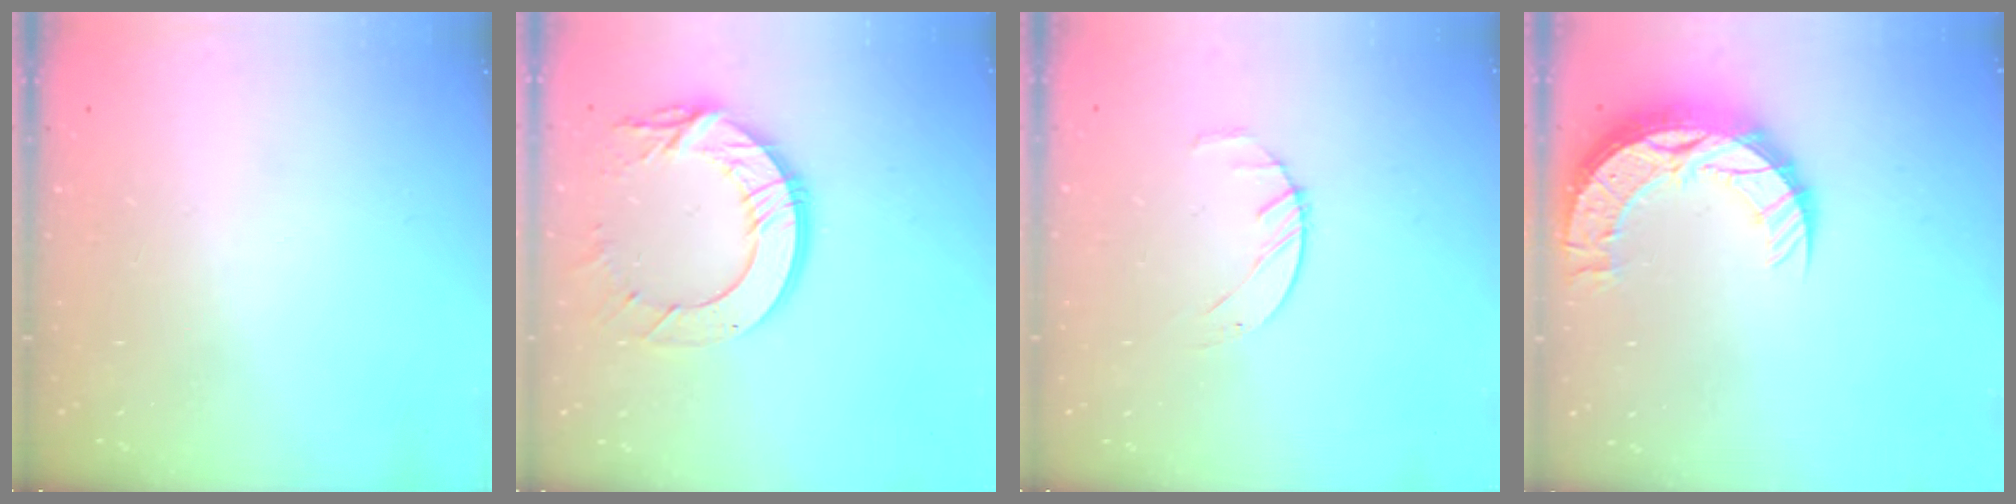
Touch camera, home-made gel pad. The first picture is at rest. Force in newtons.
{"total": 14.5, "press": 14.5, "slide": 1.3}
{"total": 2.5, "press": 2.5, "slide": 0.4}
{"total": 13.3, "press": 13.3, "slide": 0.9}